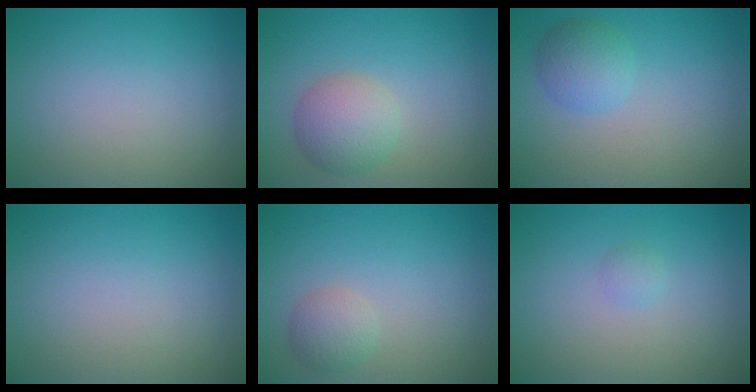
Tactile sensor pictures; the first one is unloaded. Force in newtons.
{"total": 3.9, "press": 3.9, "slide": 0.1}
{"total": 2.7, "press": 2.7, "slide": 0.1}
{"total": 0.0}
{"total": 2.0, "press": 2.0, "slide": 0.1}
{"total": 0.7, "press": 0.7, "slide": 0.1}